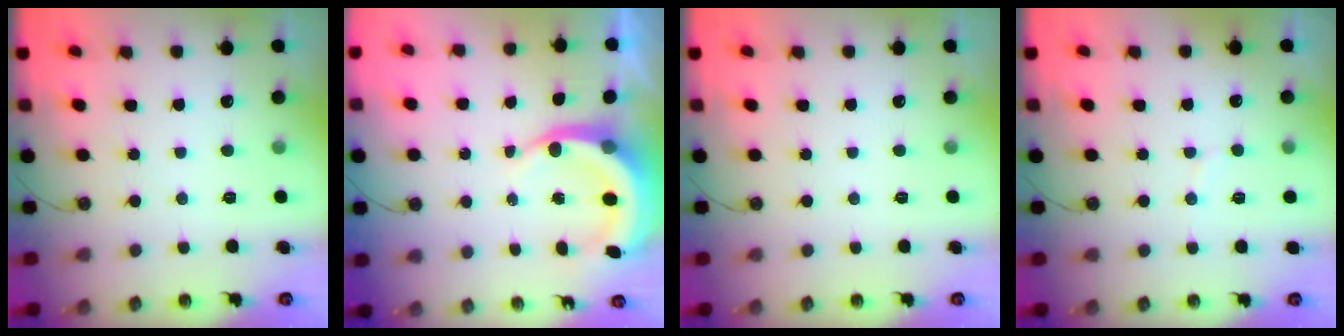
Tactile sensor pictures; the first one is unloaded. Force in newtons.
{"total": 8.1, "press": 7.9, "slide": 1.8}
{"total": 0.0}
{"total": 4.1, "press": 3.9, "slide": 1.1}